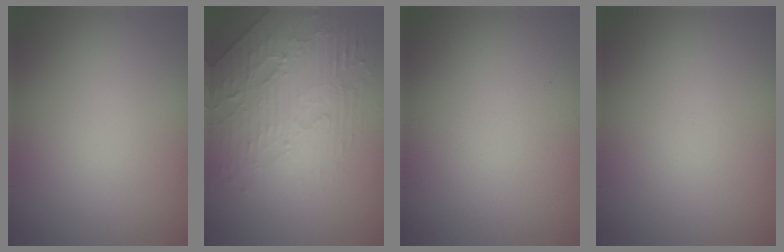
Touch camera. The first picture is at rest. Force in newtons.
{"total": 3.9, "press": 3.6, "slide": 1.6}
{"total": 0.0}
{"total": 0.0}